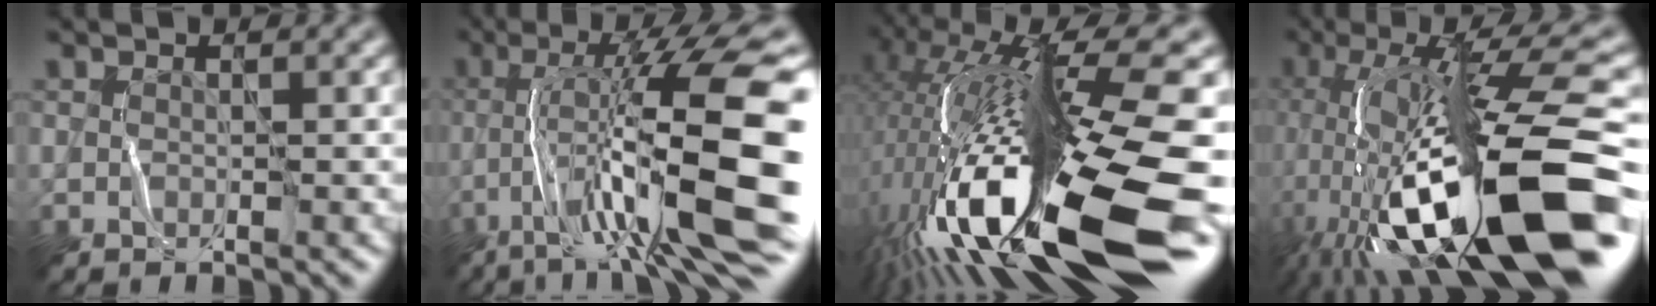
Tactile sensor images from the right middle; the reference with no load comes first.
{"total": 13.3, "force": [-4.6, 2.3, 12.3], "torque": [-0.199, 0.025, -0.067]}
{"total": 19.0, "force": [-4.4, 4.1, 18.0], "torque": [-0.318, 0.018, -0.073]}
{"total": 17.8, "force": [-4.0, 5.0, 16.7], "torque": [-0.288, 0.027, -0.065]}